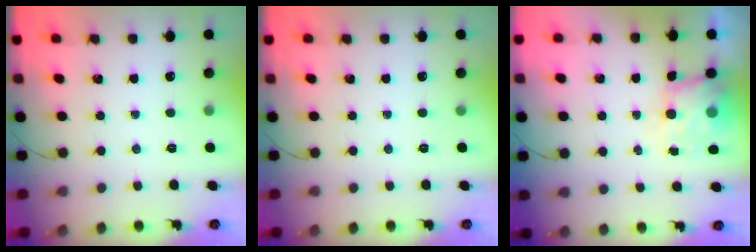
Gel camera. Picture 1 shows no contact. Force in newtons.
{"total": 0.0}
{"total": 6.2, "press": 6.0, "slide": 1.5}